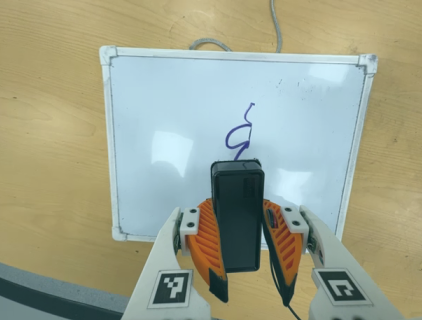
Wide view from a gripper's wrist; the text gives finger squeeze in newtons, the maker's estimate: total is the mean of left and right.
{"total": 7.6, "left": 6.9, "right": 8.3}